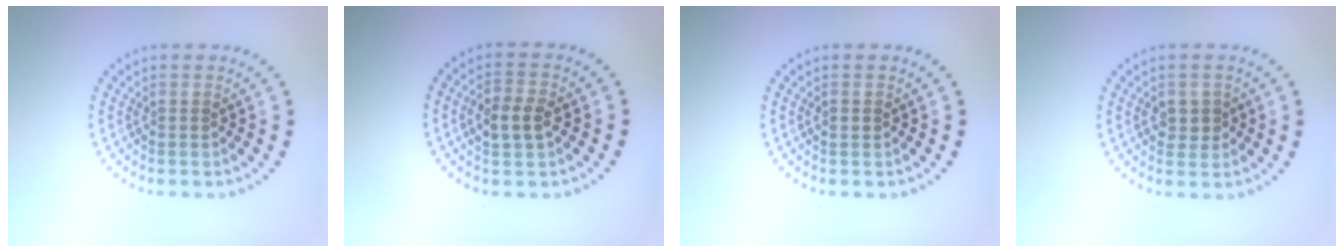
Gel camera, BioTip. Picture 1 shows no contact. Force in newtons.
{"total": 3.1, "press": 3.1, "slide": 0.3}
{"total": 0.9, "press": 0.9, "slide": 0.1}
{"total": 1.5, "press": 1.5, "slide": 0.2}